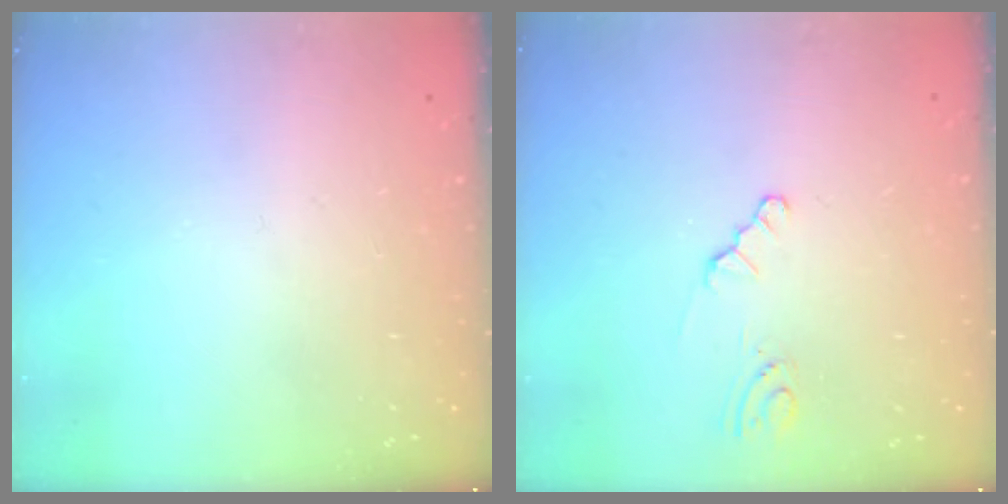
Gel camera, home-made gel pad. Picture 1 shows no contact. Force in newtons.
{"total": 1.1, "press": 1.0, "slide": 0.2}